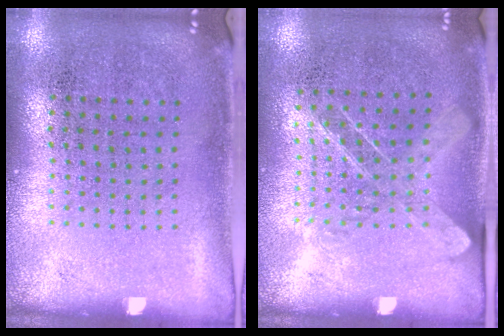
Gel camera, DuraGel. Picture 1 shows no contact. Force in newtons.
{"total": 1.3, "press": 1.0, "slide": 0.7}